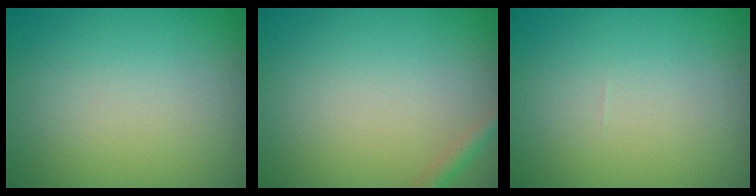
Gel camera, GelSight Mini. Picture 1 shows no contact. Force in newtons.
{"total": 1.2, "press": 1.2, "slide": 0.0}
{"total": 0.0}